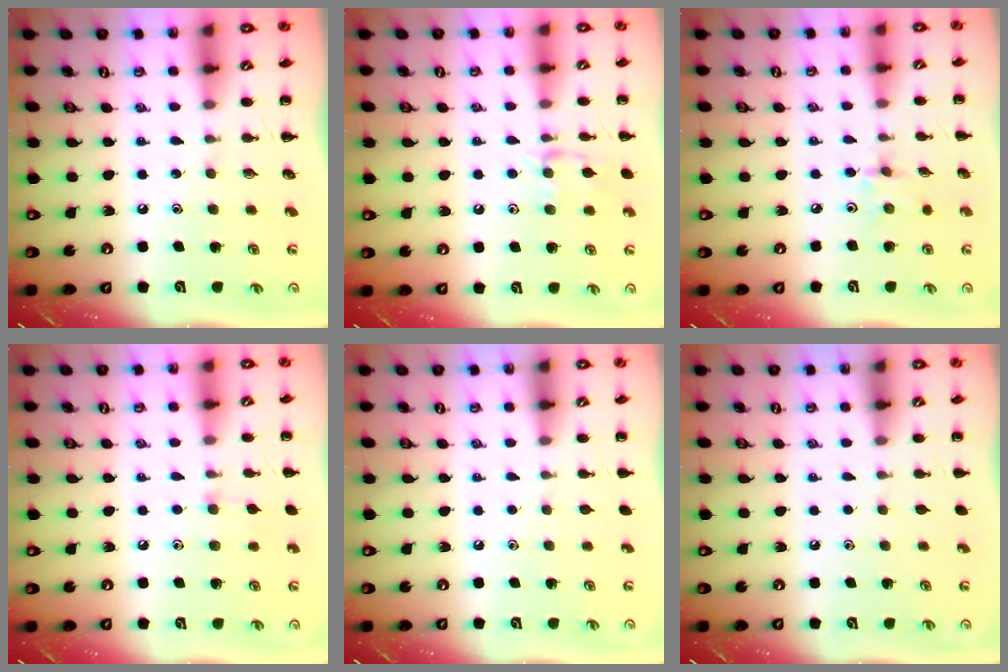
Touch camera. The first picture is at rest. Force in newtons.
{"total": 9.4, "press": 9.4, "slide": 0.7}
{"total": 2.8, "press": 2.6, "slide": 0.9}
{"total": 5.5, "press": 5.0, "slide": 2.2}
{"total": 0.6, "press": 0.6, "slide": 0.1}
{"total": 0.6, "press": 0.6, "slide": 0.1}